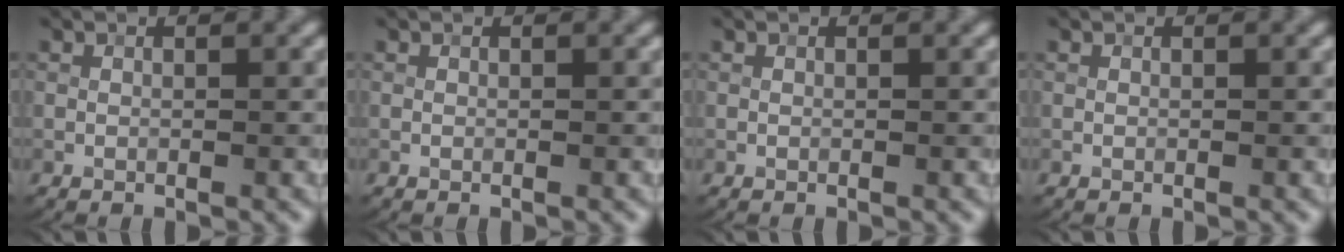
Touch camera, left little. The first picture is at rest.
{"total": 0.0}
{"total": 0.0}
{"total": 0.0}